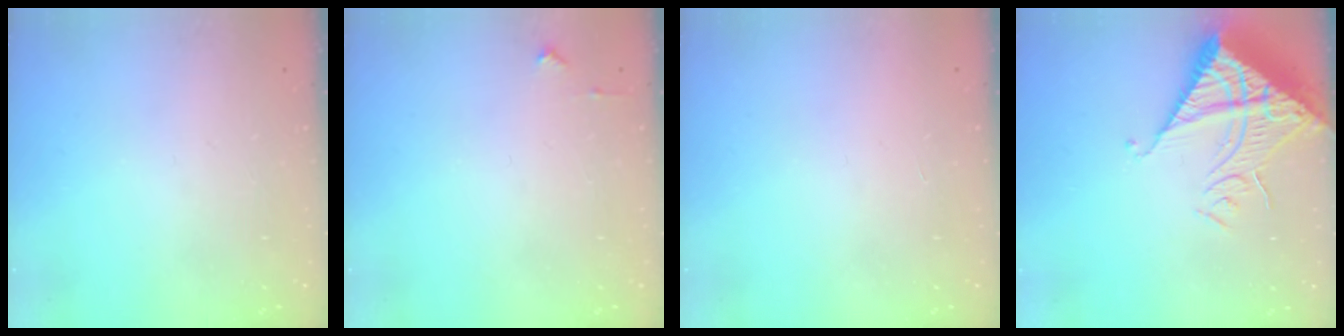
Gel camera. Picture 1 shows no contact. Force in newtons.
{"total": 3.0, "press": 3.0, "slide": 0.4}
{"total": 1.7, "press": 1.7, "slide": 0.1}
{"total": 16.2, "press": 16.1, "slide": 2.1}